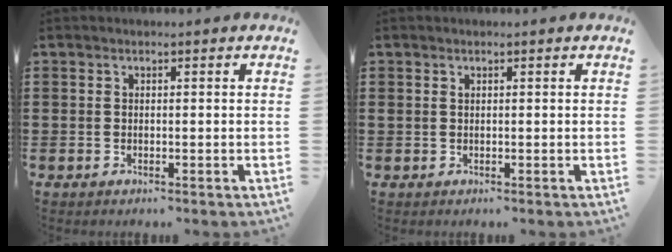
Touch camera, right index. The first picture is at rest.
{"total": 0.6, "force": [0.3, 0.4, 0.2], "torque": [-0.006, 0.002, 0.007]}